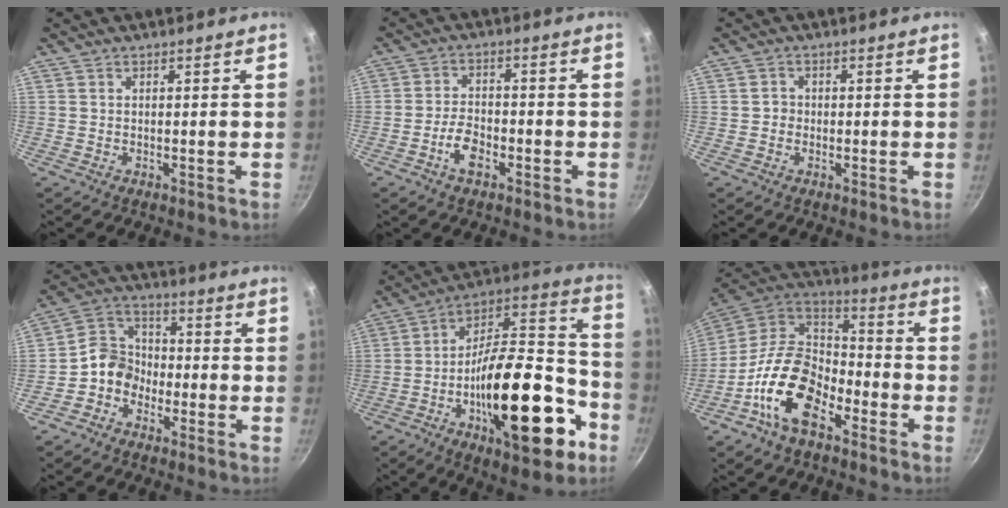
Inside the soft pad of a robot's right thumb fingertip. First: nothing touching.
{"total": 5.6, "force": [-2.8, 2.9, 3.9], "torque": [-0.068, 0.026, -0.052]}
{"total": 1.6, "force": [-0.3, 1.5, 0.5], "torque": [0.000, 0.005, -0.007]}
{"total": 7.4, "force": [-3.0, 6.1, 3.0], "torque": [-0.024, 0.039, -0.077]}
{"total": 30.3, "force": [-10.9, 12.9, 25.1], "torque": [-0.345, 0.066, -0.174]}
{"total": 17.4, "force": [-8.4, 10.0, 11.4], "torque": [-0.181, 0.064, -0.179]}